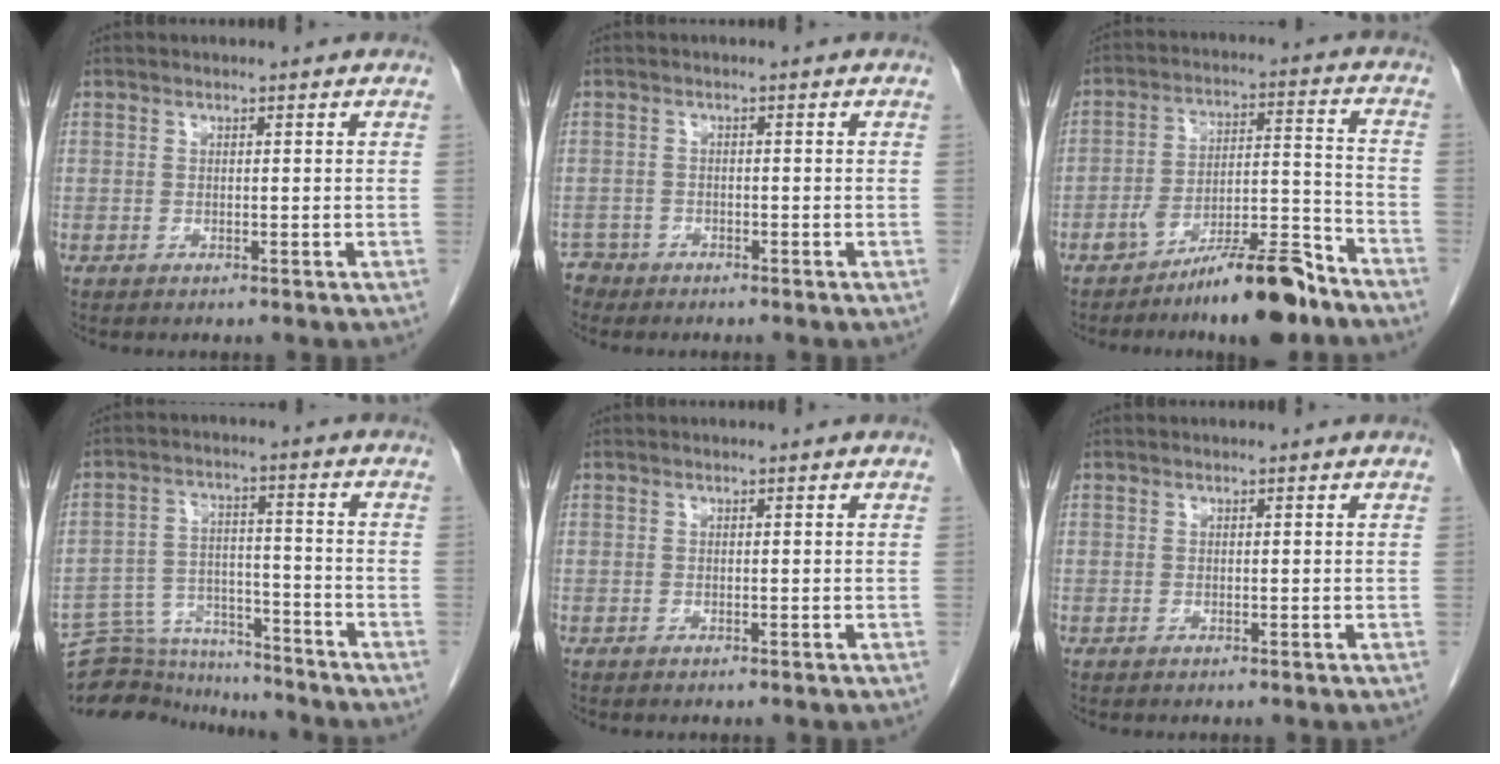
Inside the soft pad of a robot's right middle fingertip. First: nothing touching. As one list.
[{"total": 2.3, "force": [-1.9, 1.0, -0.7], "torque": [0.012, 0.002, -0.036]}, {"total": 12.2, "force": [-9.3, 1.9, 7.7], "torque": [-0.118, 0.021, -0.153]}, {"total": 12.8, "force": [-12.5, 2.3, 1.6], "torque": [-0.026, 0.029, -0.200]}, {"total": 0.0}, {"total": 0.0}]